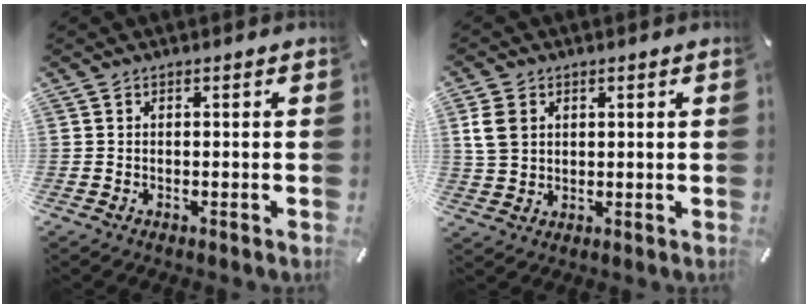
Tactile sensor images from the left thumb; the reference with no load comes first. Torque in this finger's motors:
{"motor_torque": [0.88, 1.03, 0.67, -0.53, 0.06]}